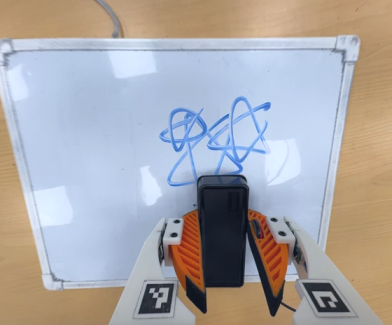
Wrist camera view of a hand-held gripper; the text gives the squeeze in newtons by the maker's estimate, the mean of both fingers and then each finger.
{"total": 5.5, "left": 4.7, "right": 6.2}